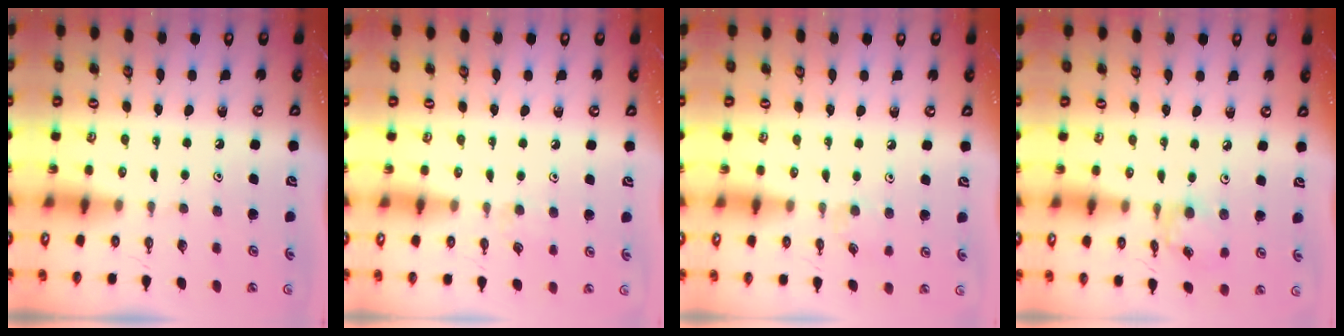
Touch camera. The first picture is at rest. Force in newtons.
{"total": 3.5, "press": 3.4, "slide": 0.6}
{"total": 5.0, "press": 4.9, "slide": 0.9}
{"total": 7.4, "press": 7.4, "slide": 0.4}